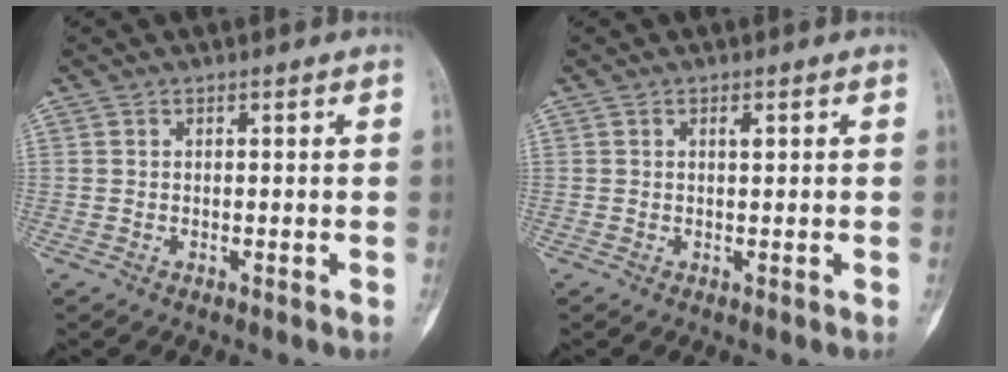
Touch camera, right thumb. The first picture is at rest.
{"total": 1.1, "force": [0.4, 0.3, 0.9], "torque": [-0.015, 0.002, 0.008]}